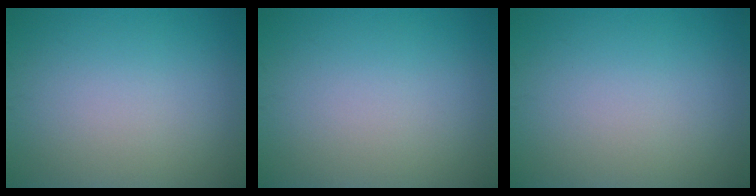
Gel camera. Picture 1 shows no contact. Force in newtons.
{"total": 0.0}
{"total": 0.0}